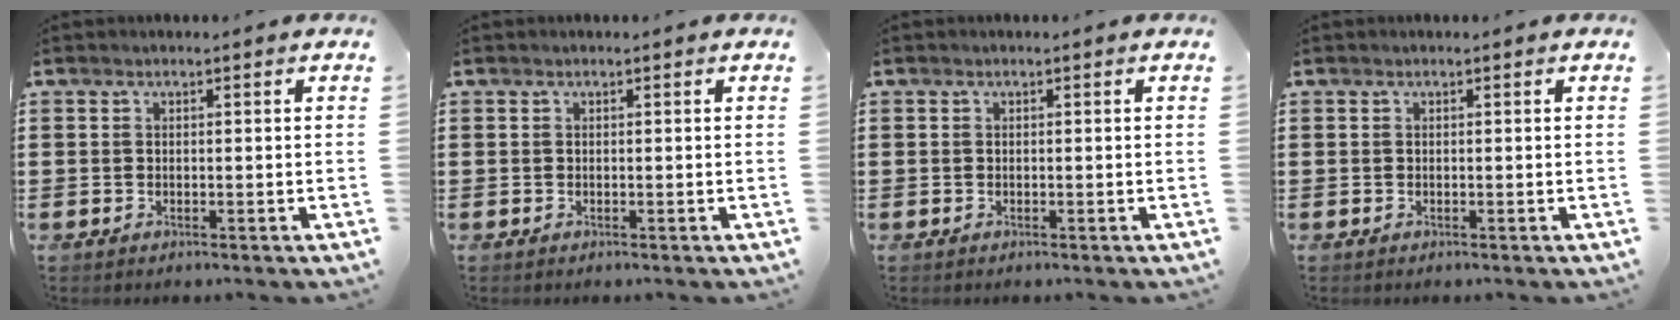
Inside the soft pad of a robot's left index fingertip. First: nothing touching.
{"total": 0.0}
{"total": 0.0}
{"total": 0.0}